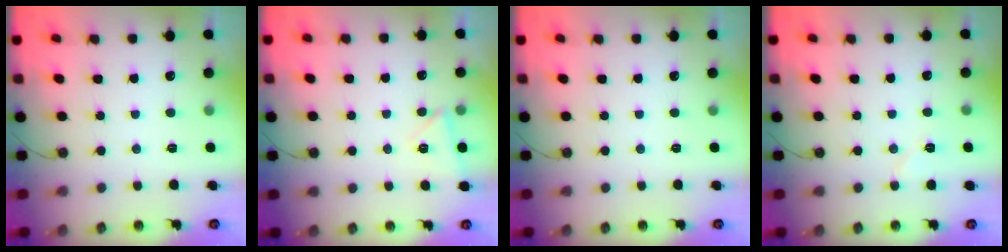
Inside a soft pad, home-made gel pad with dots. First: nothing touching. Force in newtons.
{"total": 5.1, "press": 3.4, "slide": 3.8}
{"total": 0.0}
{"total": 5.6, "press": 5.3, "slide": 1.7}